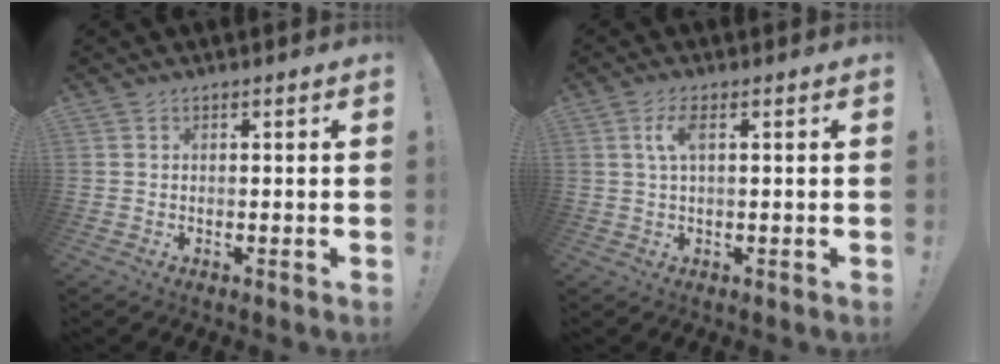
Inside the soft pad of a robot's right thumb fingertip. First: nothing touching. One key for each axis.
{"total": 4.6, "fx": 1.3, "fy": 1.3, "fz": 4.2, "tx": -0.076, "ty": 0.002, "tz": 0.020}